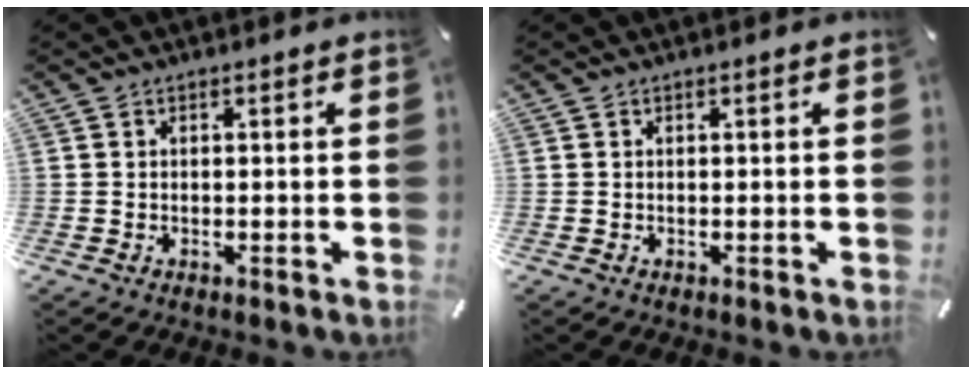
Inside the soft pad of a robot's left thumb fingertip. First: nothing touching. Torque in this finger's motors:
{"motor_torque": [-0.01, 0.00, -0.04, -0.04, -0.01]}